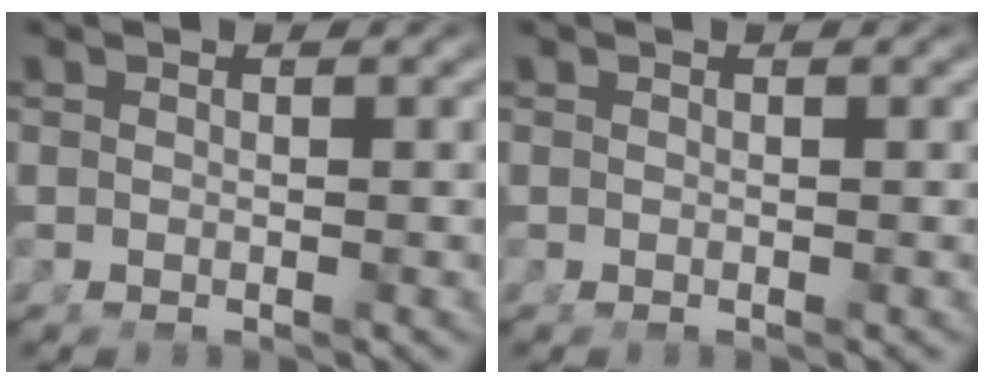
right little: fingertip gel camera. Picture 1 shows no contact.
{"total": 0.0}